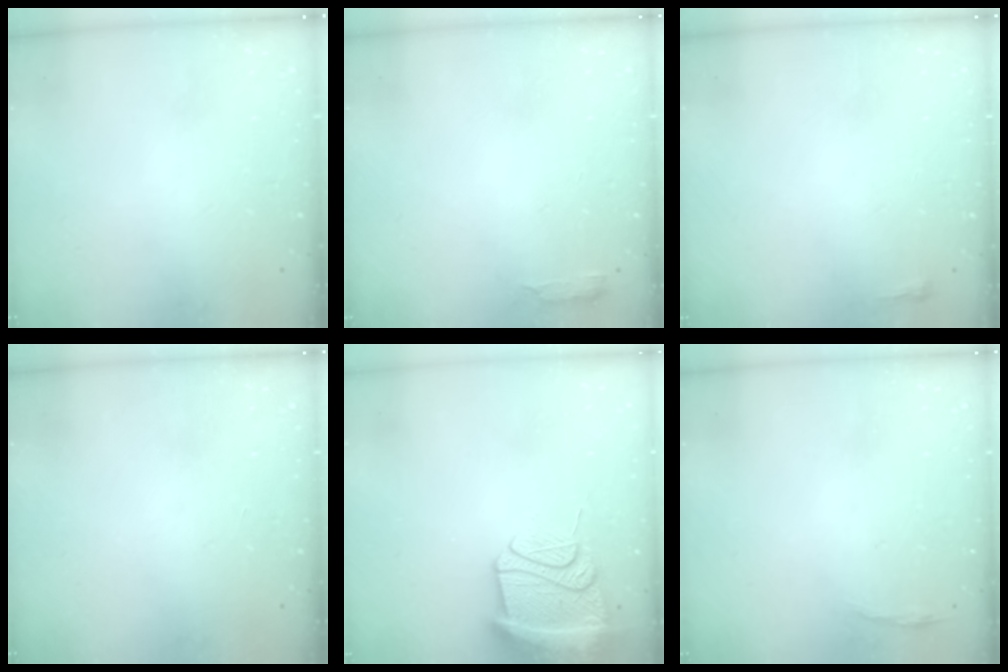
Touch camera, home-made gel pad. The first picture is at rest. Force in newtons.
{"total": 2.6, "press": 2.6, "slide": 0.5}
{"total": 2.4, "press": 2.4, "slide": 0.6}
{"total": 0.0}
{"total": 15.3, "press": 15.2, "slide": 1.8}
{"total": 2.8, "press": 2.8, "slide": 0.6}